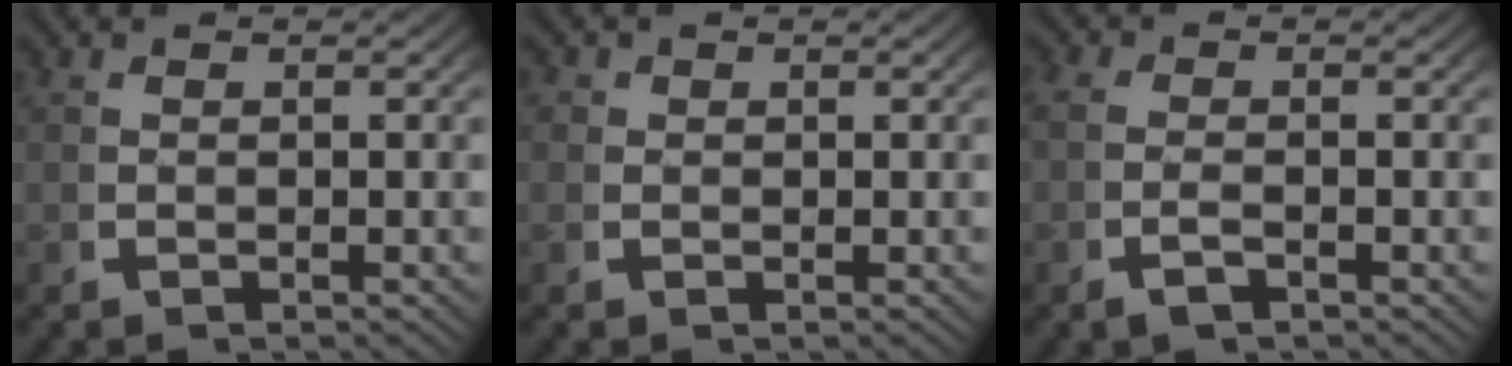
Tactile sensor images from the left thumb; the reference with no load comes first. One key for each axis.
{"total": 1.5, "fx": 0.4, "fy": 1.4, "fz": 0.4, "tx": -0.011, "ty": -0.008, "tz": 0.006}
{"total": 1.8, "fx": -0.8, "fy": 1.0, "fz": 1.2, "tx": -0.035, "ty": -0.007, "tz": -0.012}